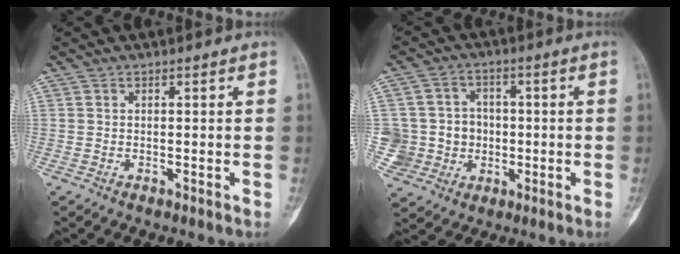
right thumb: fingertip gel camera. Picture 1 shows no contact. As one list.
[{"total": 9.9, "force": [-0.7, 9.6, 2.2], "torque": [-0.010, 0.022, -0.004]}]